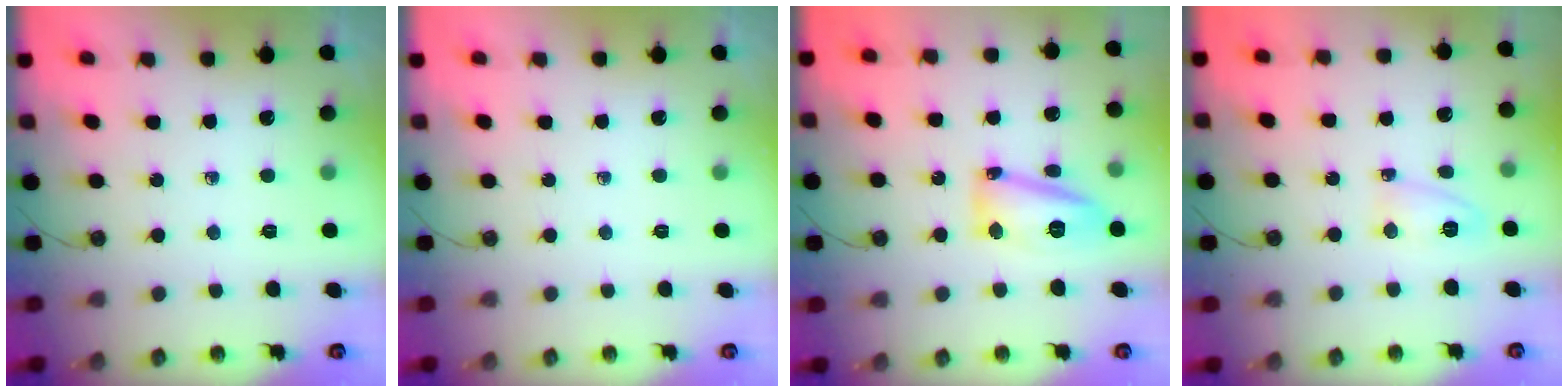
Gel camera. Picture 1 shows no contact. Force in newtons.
{"total": 0.0}
{"total": 17.7, "press": 14.4, "slide": 10.2}
{"total": 3.9, "press": 3.8, "slide": 0.8}